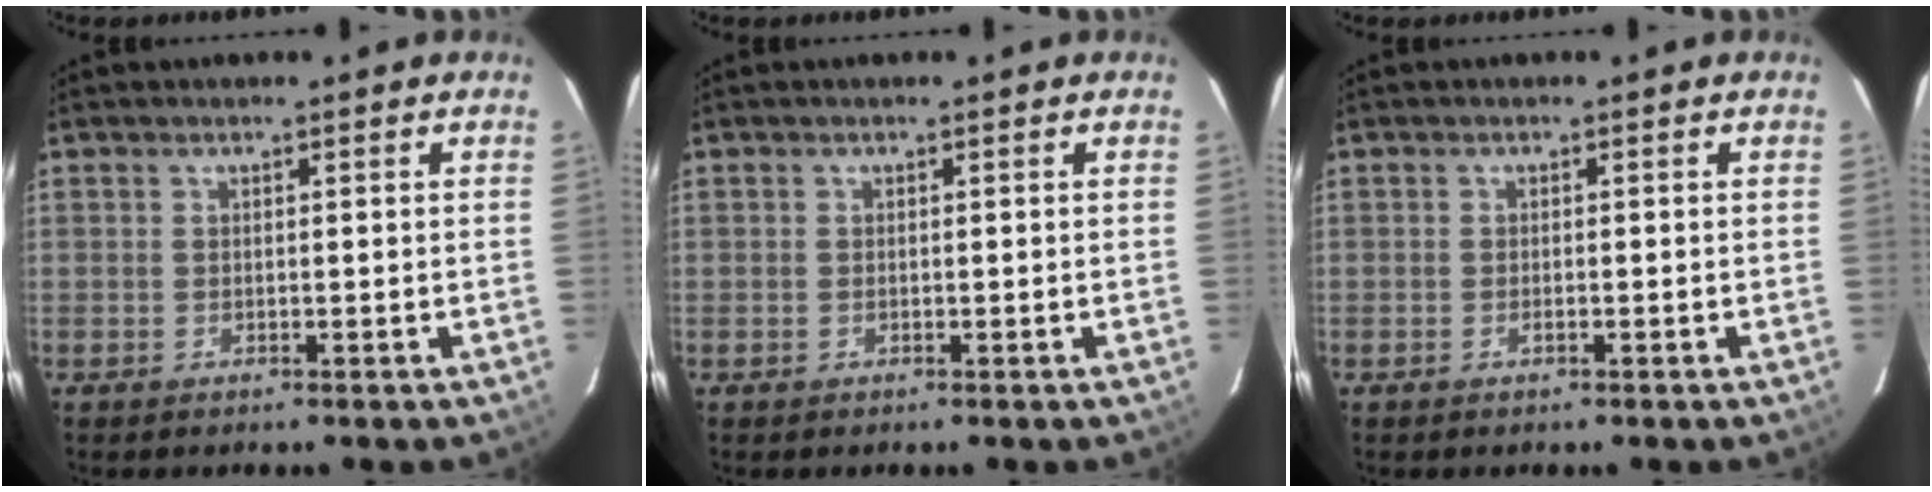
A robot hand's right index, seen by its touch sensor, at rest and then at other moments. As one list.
[{"total": 0.0}, {"total": 0.7, "force": [-0.4, 0.0, 0.6], "torque": [-0.011, 0.002, -0.008]}]